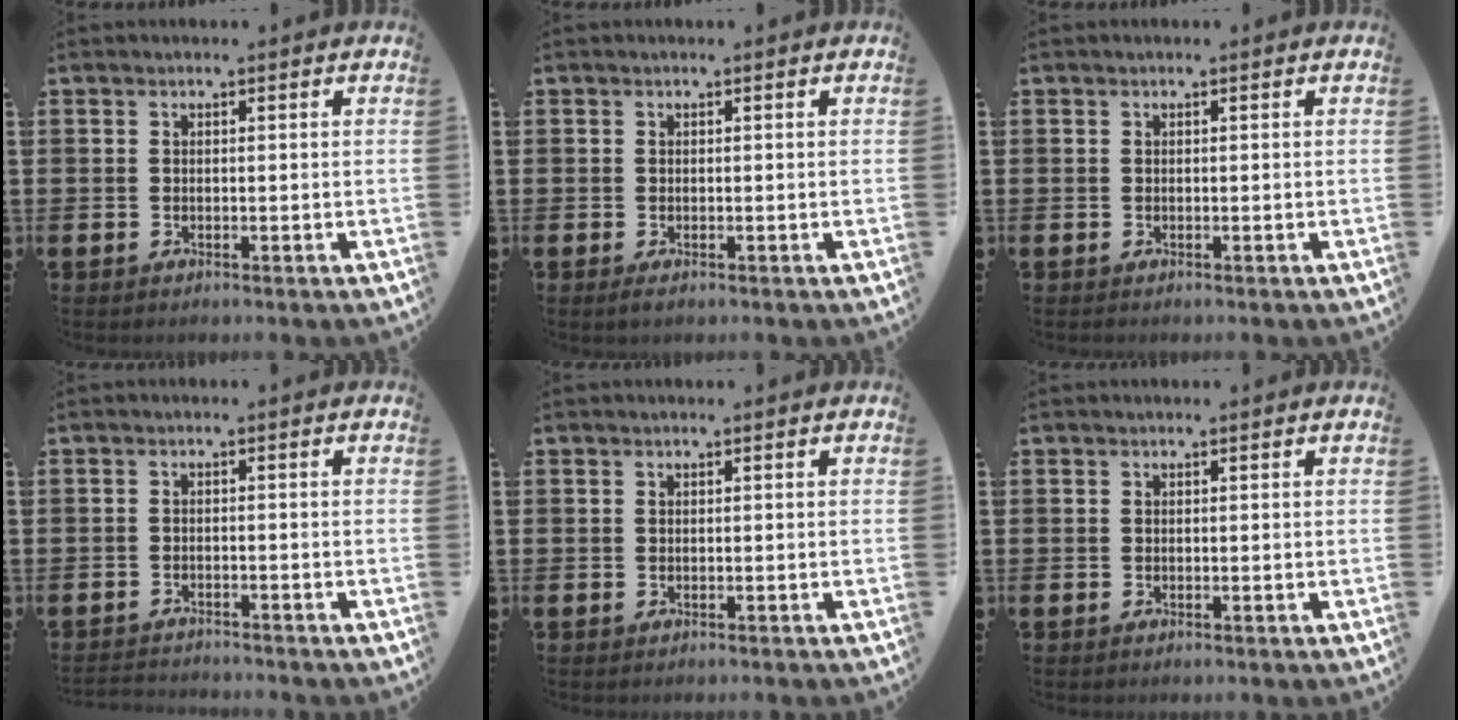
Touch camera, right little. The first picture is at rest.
{"total": 0.7, "force": [-0.2, 0.3, 0.7], "torque": [-0.012, 0.001, -0.004]}
{"total": 0.0}
{"total": 1.6, "force": [-1.6, -0.1, -0.2], "torque": [-0.001, 0.003, -0.035]}
{"total": 0.0}
{"total": 0.0}